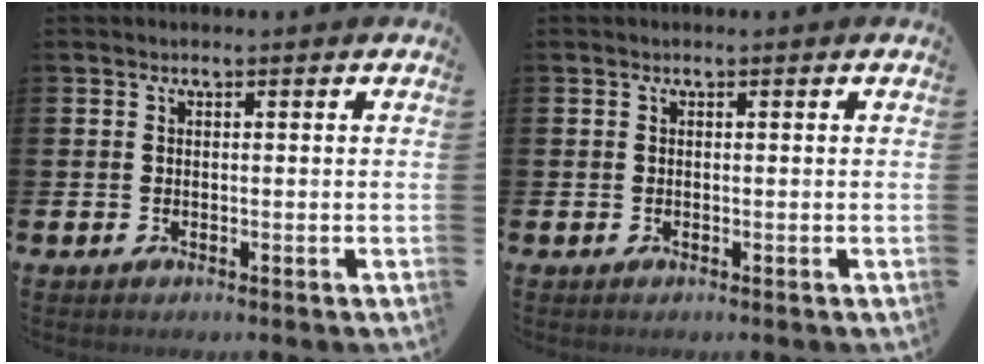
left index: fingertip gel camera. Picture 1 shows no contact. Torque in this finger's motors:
{"motor_torque": [-0.02, -0.02, 0.00, 0.01]}